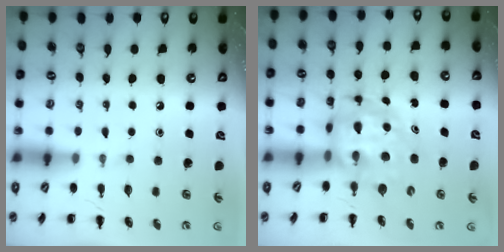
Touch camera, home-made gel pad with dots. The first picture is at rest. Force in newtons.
{"total": 6.5, "press": 6.3, "slide": 1.8}